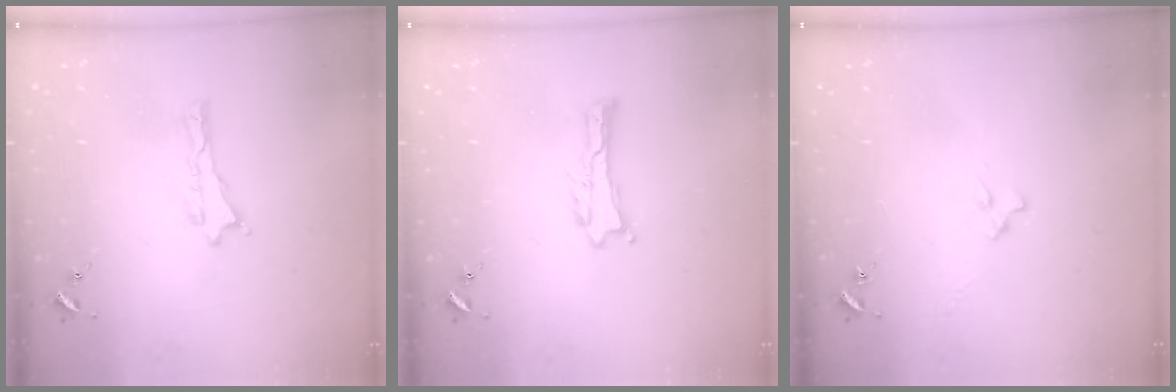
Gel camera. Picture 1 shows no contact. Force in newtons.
{"total": 0.0}
{"total": 2.4, "press": 2.4, "slide": 0.3}